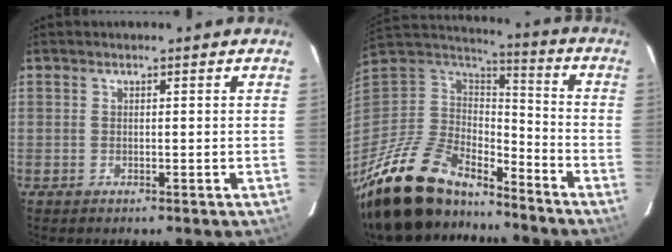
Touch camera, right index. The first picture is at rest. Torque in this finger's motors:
{"motor_torque": [0.73, -0.99, 0.82, 0.18]}